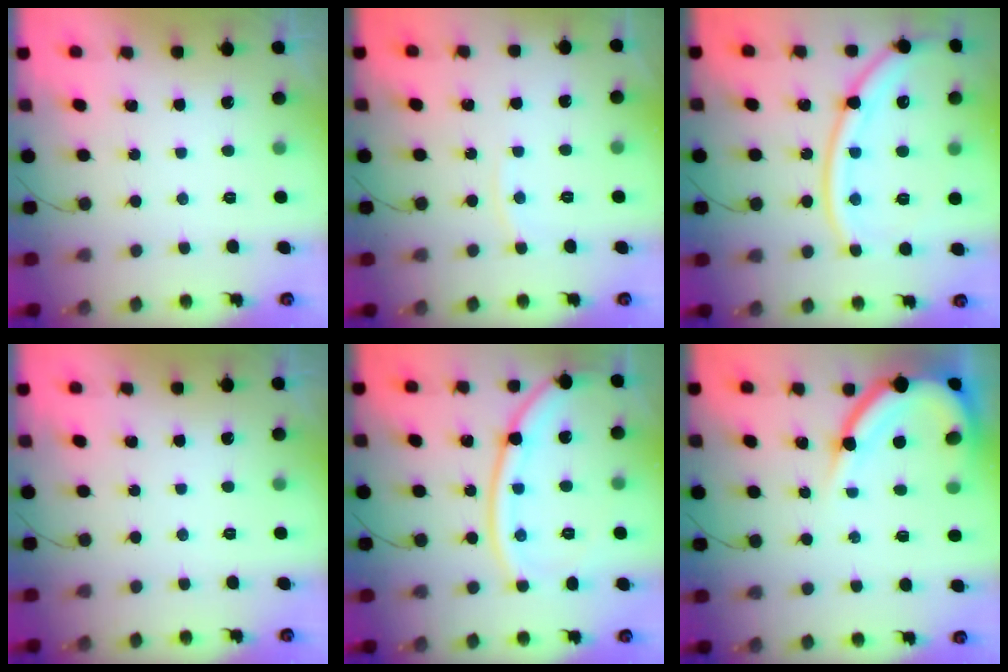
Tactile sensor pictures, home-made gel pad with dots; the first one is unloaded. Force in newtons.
{"total": 2.7, "press": 2.7, "slide": 0.4}
{"total": 17.4, "press": 17.3, "slide": 1.3}
{"total": 0.0}
{"total": 15.5, "press": 15.4, "slide": 1.7}
{"total": 12.6, "press": 12.6, "slide": 1.0}